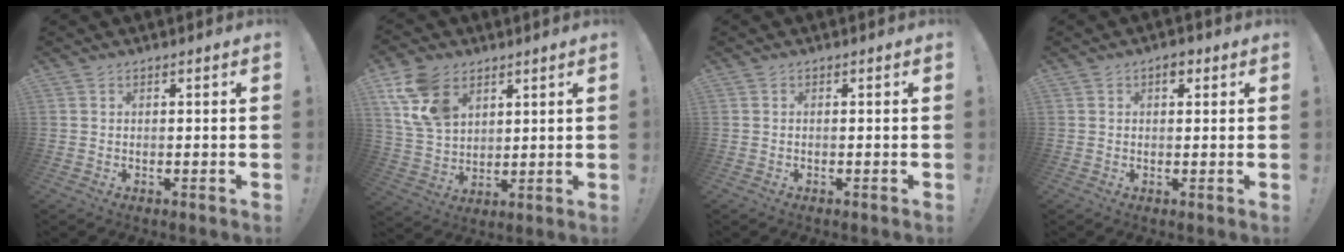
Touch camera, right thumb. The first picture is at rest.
{"total": 13.6, "force": [6.7, 9.4, 7.2], "torque": [-0.132, -0.023, 0.135]}
{"total": 0.0}
{"total": 2.7, "force": [1.3, 1.6, 1.8], "torque": [-0.016, -0.001, 0.018]}